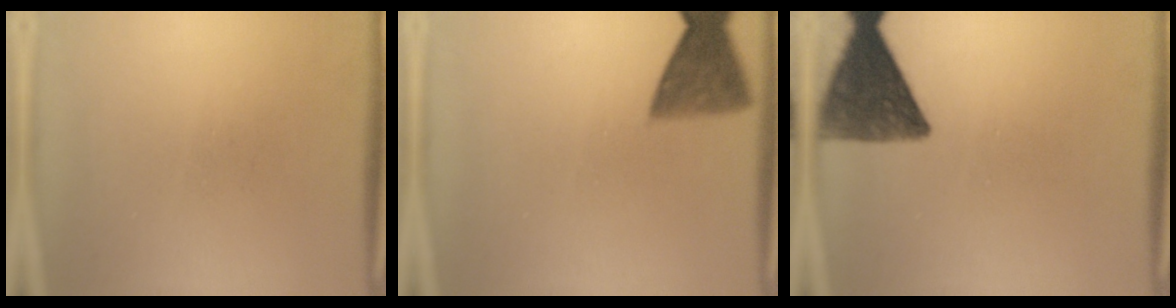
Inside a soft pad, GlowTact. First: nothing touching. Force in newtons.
{"total": 7.2}
{"total": 11.1}